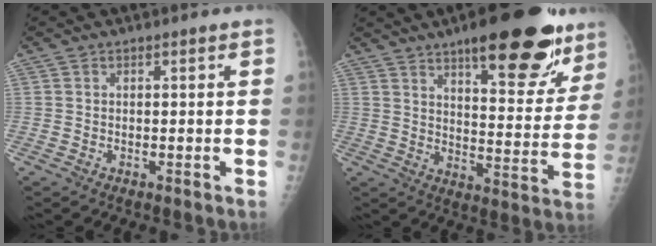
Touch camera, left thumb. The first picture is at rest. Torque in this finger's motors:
{"motor_torque": [4.03, 0.98, 1.08, -1.11, 0.12]}